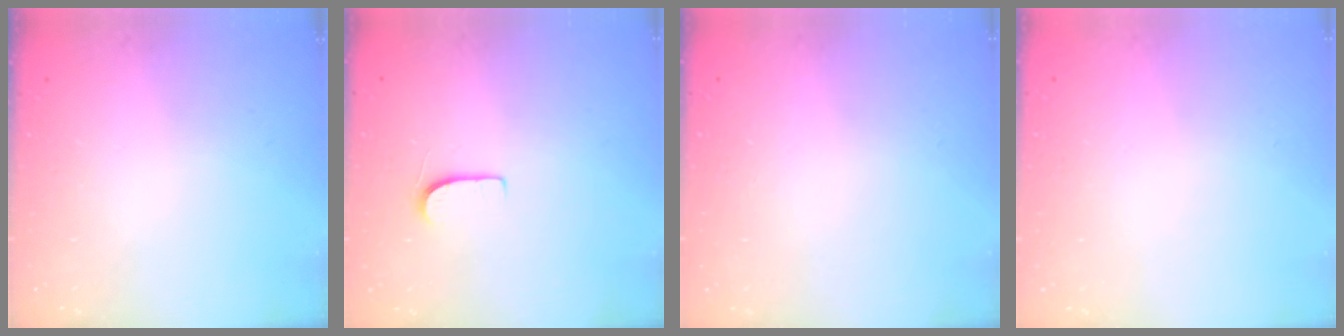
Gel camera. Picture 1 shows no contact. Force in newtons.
{"total": 5.9, "press": 5.9, "slide": 0.4}
{"total": 0.0}
{"total": 0.0}